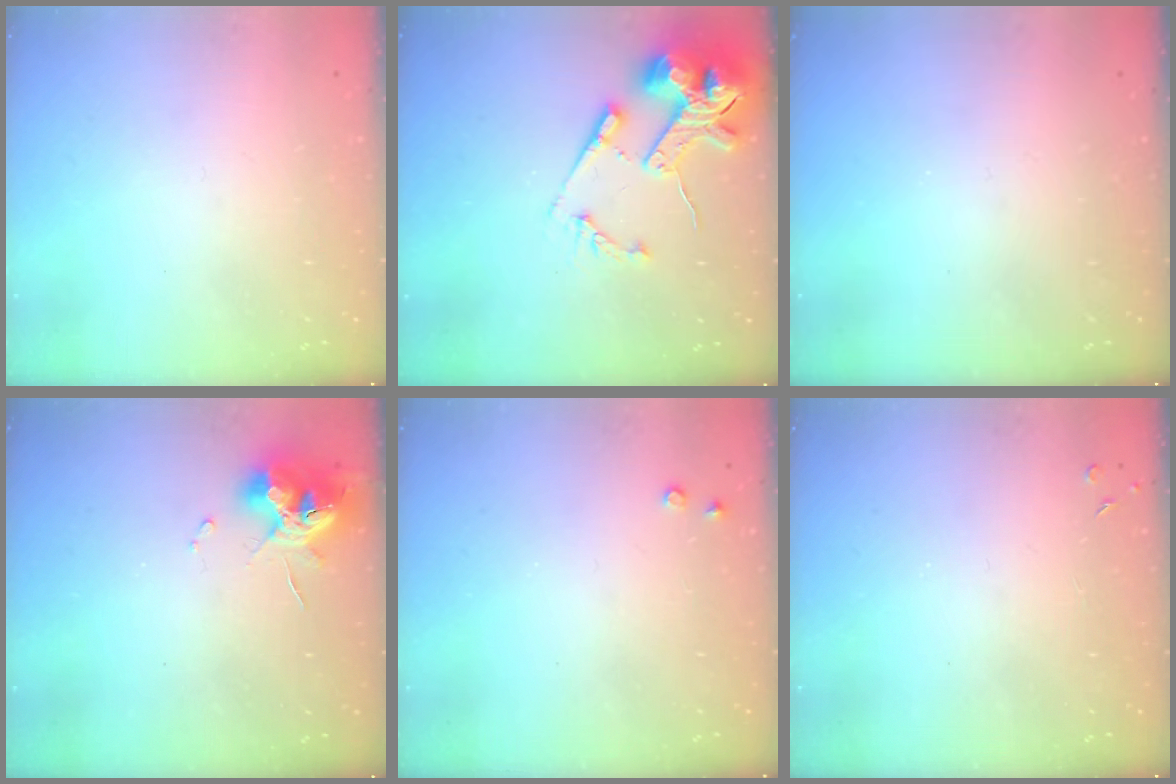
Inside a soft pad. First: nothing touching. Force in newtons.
{"total": 16.8, "press": 16.7, "slide": 2.2}
{"total": 0.0}
{"total": 12.8, "press": 12.8, "slide": 1.0}
{"total": 2.8, "press": 2.8, "slide": 0.5}
{"total": 2.8, "press": 2.7, "slide": 0.5}